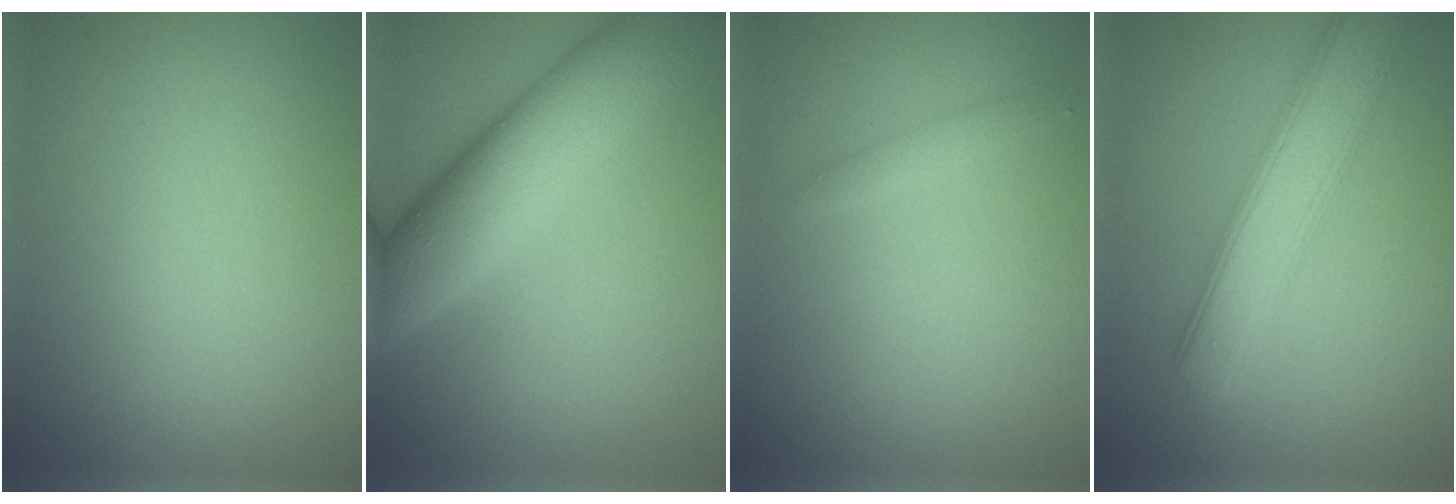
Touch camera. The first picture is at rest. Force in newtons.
{"total": 8.5, "press": 8.5, "slide": 0.4}
{"total": 0.8, "press": 0.8, "slide": 0.1}
{"total": 5.6, "press": 5.6, "slide": 0.1}